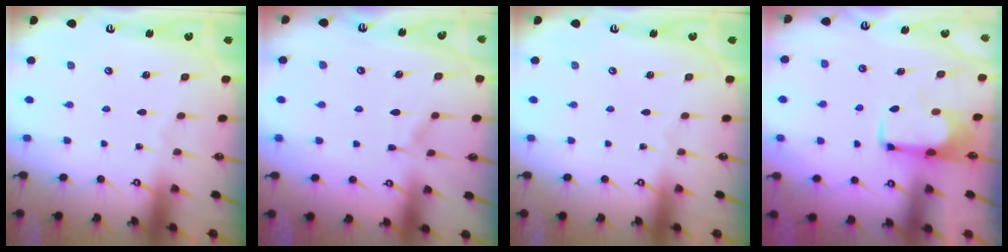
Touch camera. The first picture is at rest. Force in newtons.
{"total": 5.0, "press": 5.0, "slide": 0.6}
{"total": 0.0}
{"total": 1.7, "press": 1.6, "slide": 0.4}